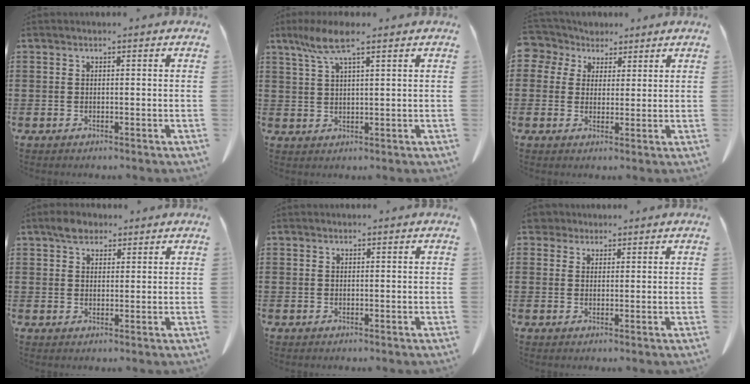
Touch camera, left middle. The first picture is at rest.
{"total": 6.1, "force": [3.6, 1.1, 4.9], "torque": [-0.102, 0.002, 0.064]}
{"total": 4.2, "force": [2.6, 3.3, 0.4], "torque": [-0.032, 0.008, 0.044]}
{"total": 3.4, "force": [2.5, 1.9, 1.2], "torque": [-0.024, 0.006, 0.046]}
{"total": 0.0}
{"total": 2.5, "force": [2.0, 1.4, 0.5], "torque": [-0.019, 0.010, 0.039]}